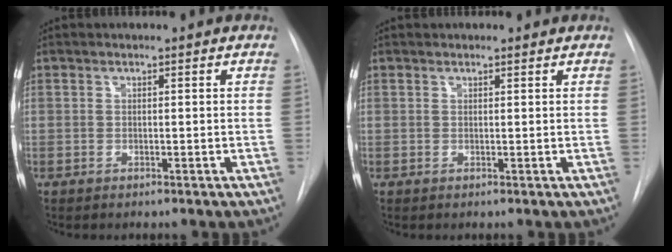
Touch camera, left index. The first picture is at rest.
{"total": 0.9, "force": [0.8, 0.3, 0.0], "torque": [-0.005, 0.010, 0.014]}